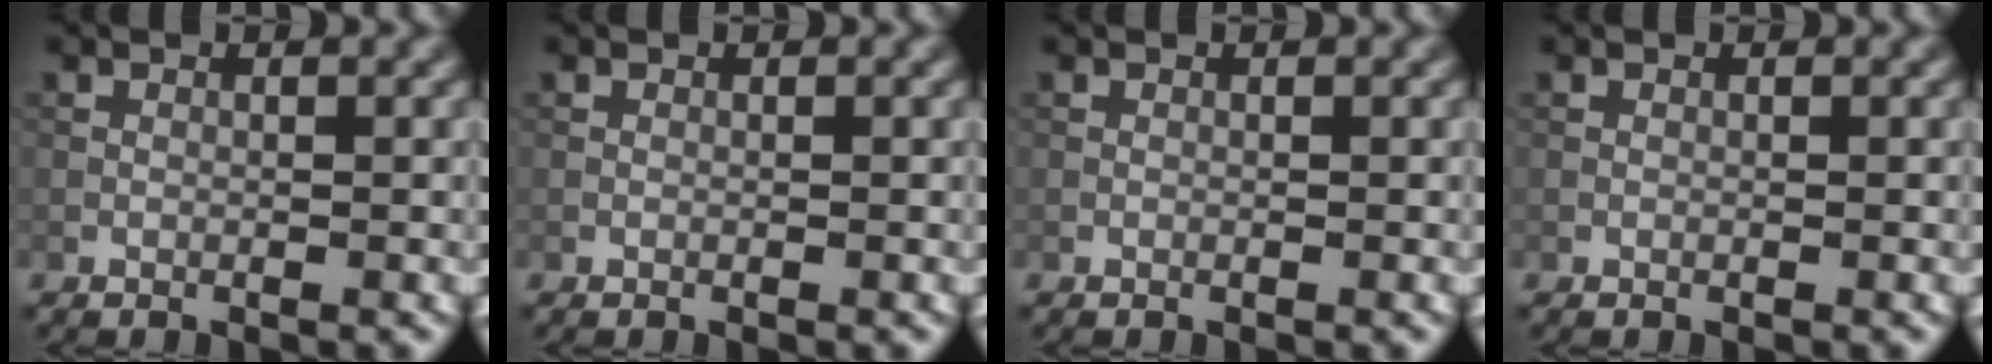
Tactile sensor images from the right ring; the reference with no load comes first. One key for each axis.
{"total": 0.0}
{"total": 0.0}
{"total": 0.0}